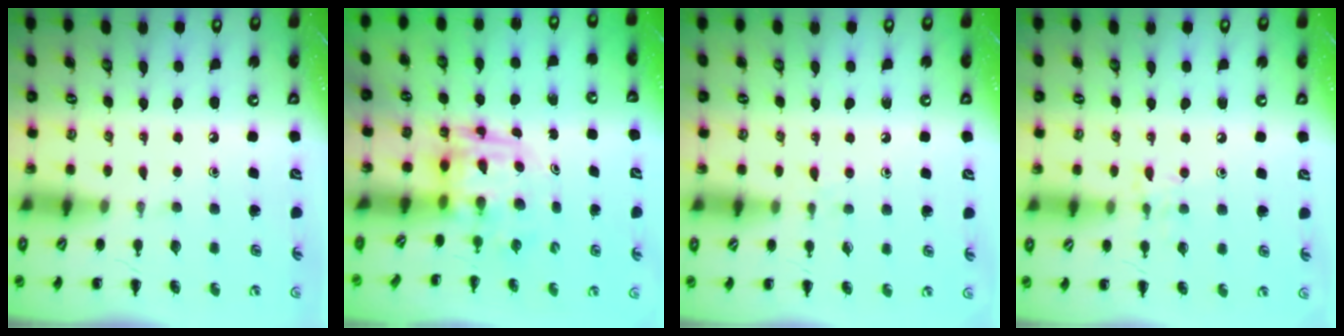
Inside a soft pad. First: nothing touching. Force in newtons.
{"total": 3.8, "press": 3.7, "slide": 0.7}
{"total": 4.6, "press": 4.1, "slide": 2.0}
{"total": 6.8, "press": 6.5, "slide": 1.9}